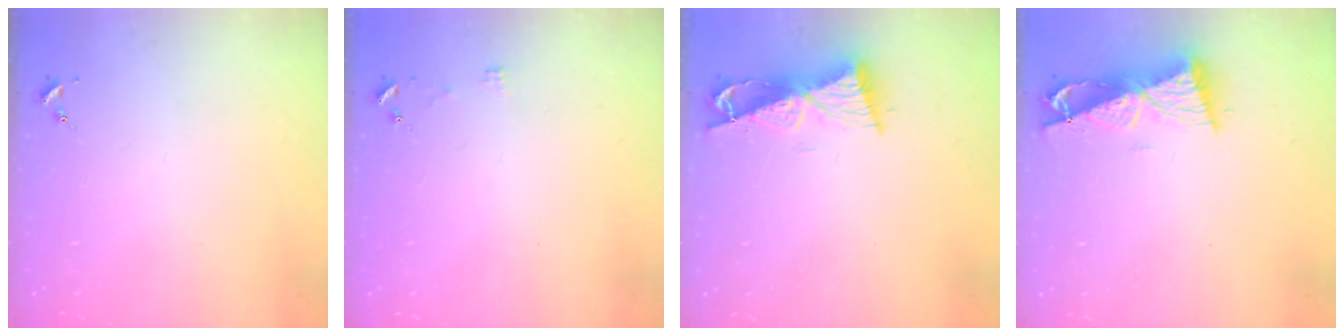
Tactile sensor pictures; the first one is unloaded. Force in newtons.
{"total": 3.7, "press": 3.6, "slide": 0.4}
{"total": 9.0, "press": 9.0, "slide": 1.1}
{"total": 8.7, "press": 8.7, "slide": 0.9}